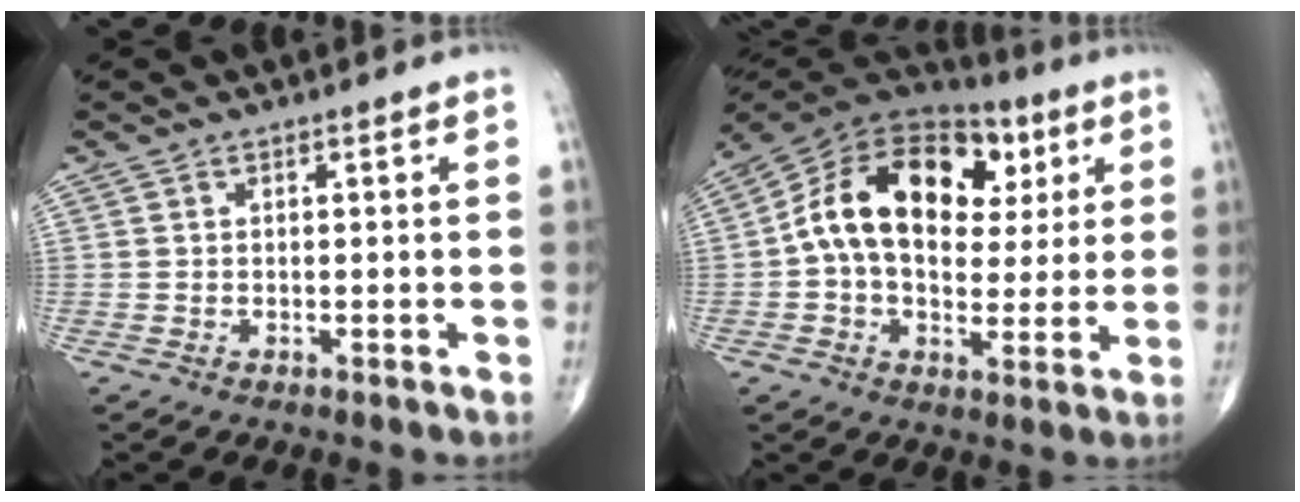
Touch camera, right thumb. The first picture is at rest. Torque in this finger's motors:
{"motor_torque": [1.97, 3.04, 1.32, -0.47, 0.17]}